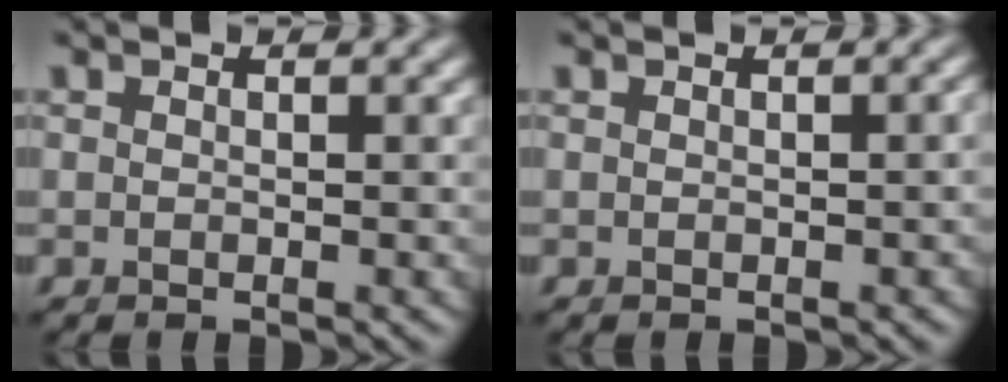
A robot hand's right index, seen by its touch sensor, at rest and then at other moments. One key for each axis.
{"total": 0.7, "fx": -0.1, "fy": 0.2, "fz": 0.7, "tx": -0.007, "ty": 0.003, "tz": 0.001}